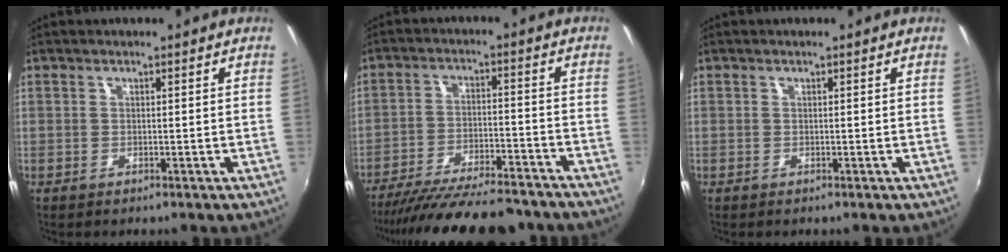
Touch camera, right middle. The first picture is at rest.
{"total": 19.6, "force": [-17.2, 3.7, 8.6], "torque": [-0.166, -0.035, -0.253]}
{"total": 0.0}